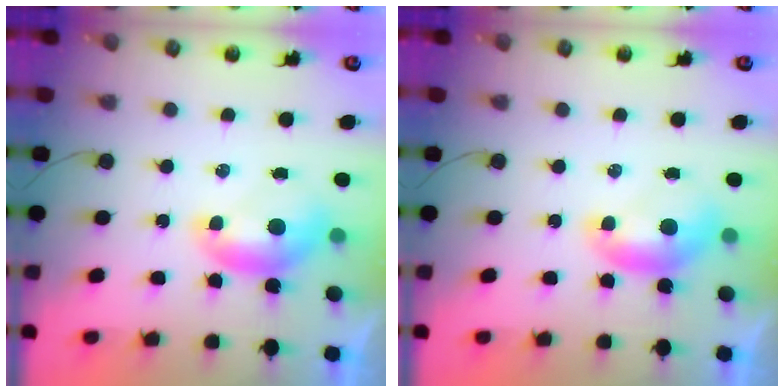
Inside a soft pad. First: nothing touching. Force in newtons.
{"total": 0.0}